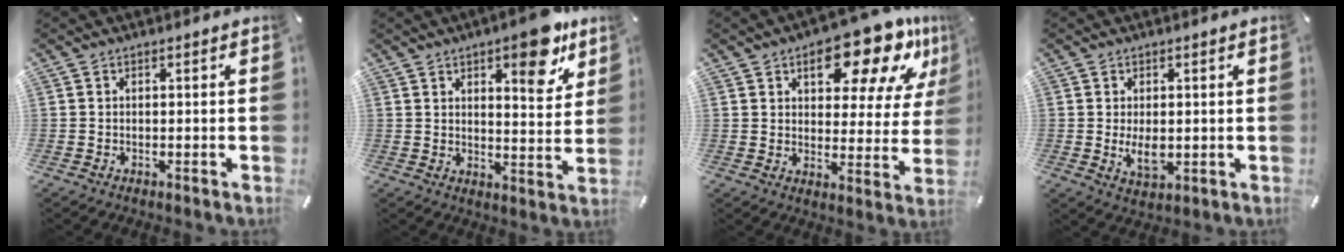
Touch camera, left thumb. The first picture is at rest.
{"total": 11.7, "force": [7.6, 4.3, 7.9], "torque": [-0.090, -0.046, 0.121]}
{"total": 17.4, "force": [11.2, 7.8, 10.7], "torque": [-0.134, -0.068, 0.182]}
{"total": 4.9, "force": [-0.1, 3.0, 3.9], "torque": [-0.085, -0.007, -0.005]}